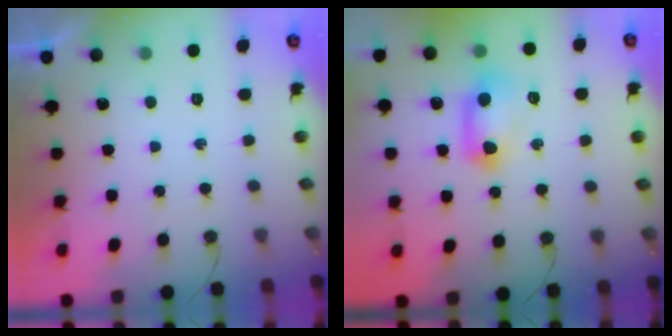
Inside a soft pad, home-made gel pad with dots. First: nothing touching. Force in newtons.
{"total": 10.9, "press": 10.4, "slide": 3.4}